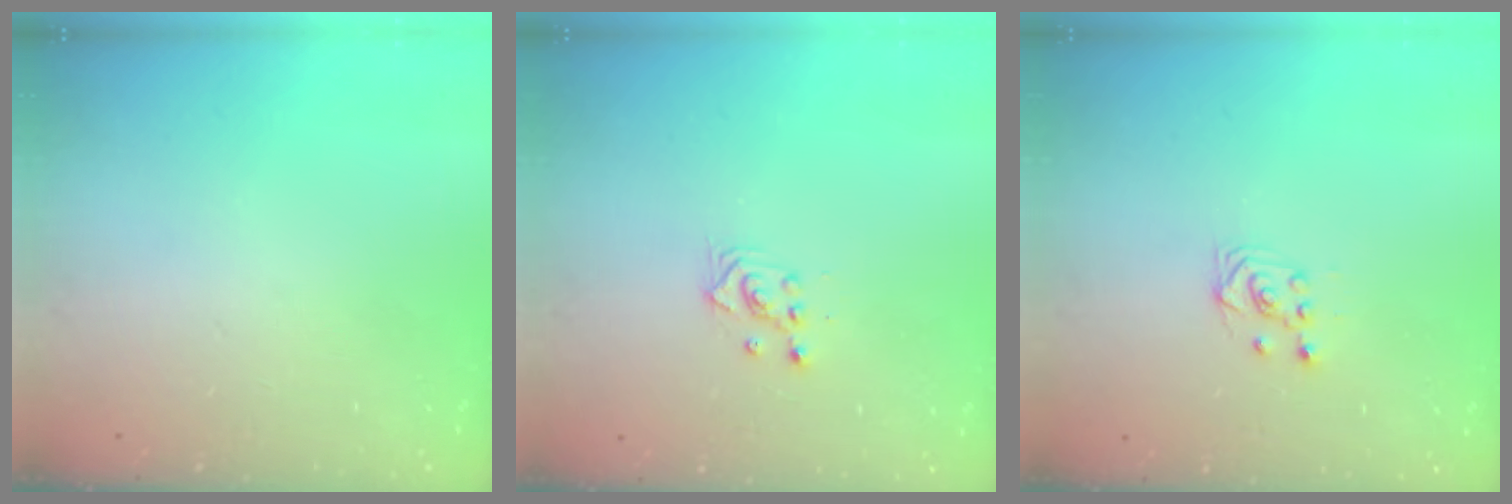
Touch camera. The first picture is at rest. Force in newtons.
{"total": 2.3, "press": 2.3, "slide": 0.3}
{"total": 2.5, "press": 2.2, "slide": 1.2}